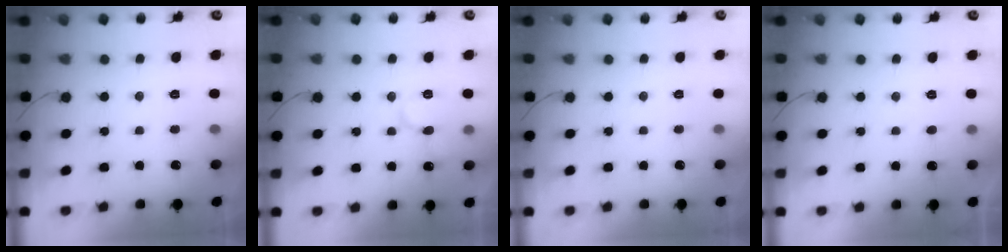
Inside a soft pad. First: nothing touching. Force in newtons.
{"total": 10.4, "press": 10.3, "slide": 1.3}
{"total": 0.0}
{"total": 2.3, "press": 2.3, "slide": 0.1}